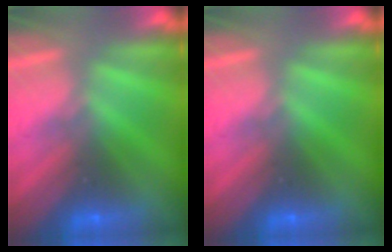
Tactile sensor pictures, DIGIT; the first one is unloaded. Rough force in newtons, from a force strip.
{"total": 0.0}